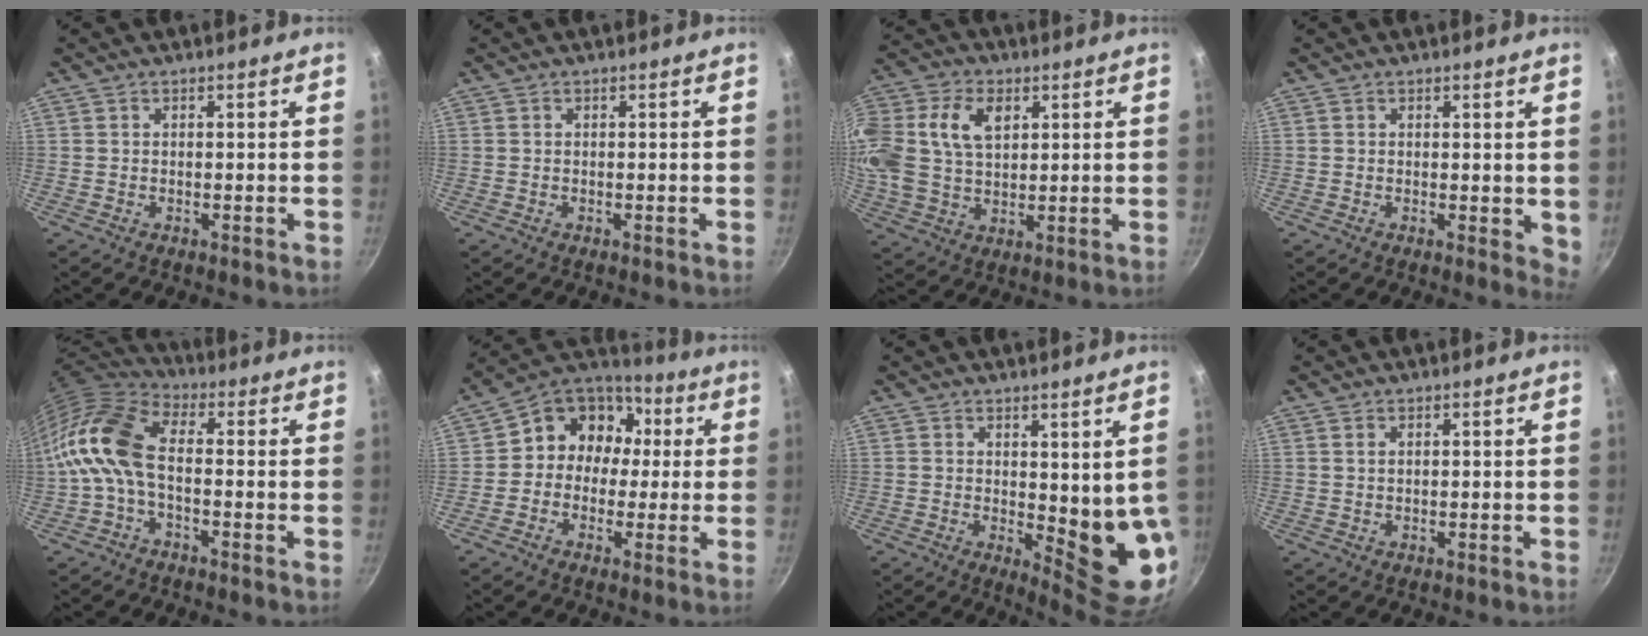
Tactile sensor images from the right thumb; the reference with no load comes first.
{"total": 0.0}
{"total": 21.9, "force": [6.5, 15.4, 14.2], "torque": [-0.338, 0.043, 0.120]}
{"total": 3.2, "force": [0.8, 1.6, 2.7], "torque": [-0.027, -0.005, 0.011]}
{"total": 12.2, "force": [-1.8, 6.5, 10.2], "torque": [-0.209, 0.032, -0.054]}
{"total": 12.1, "force": [0.7, 10.6, 5.7], "torque": [-0.040, 0.037, -0.014]}
{"total": 9.0, "force": [1.4, 3.3, 8.2], "torque": [-0.090, -0.032, 0.028]}
{"total": 0.8, "force": [0.4, 0.4, 0.5], "torque": [-0.010, 0.002, 0.007]}